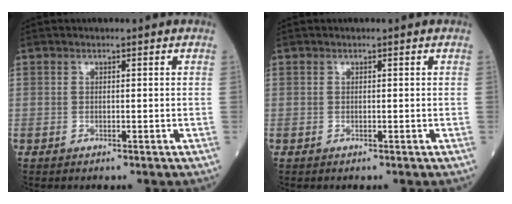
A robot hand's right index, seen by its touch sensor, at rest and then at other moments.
{"total": 0.0}